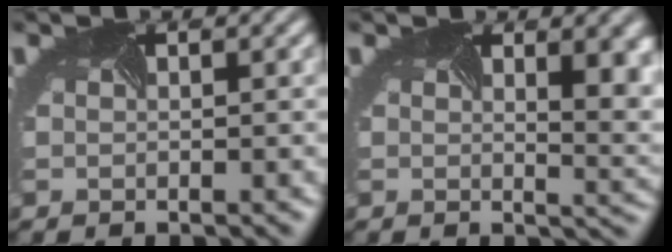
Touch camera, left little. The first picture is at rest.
{"total": 8.0, "force": [2.7, 3.9, 6.5], "torque": [-0.061, 0.005, 0.040]}